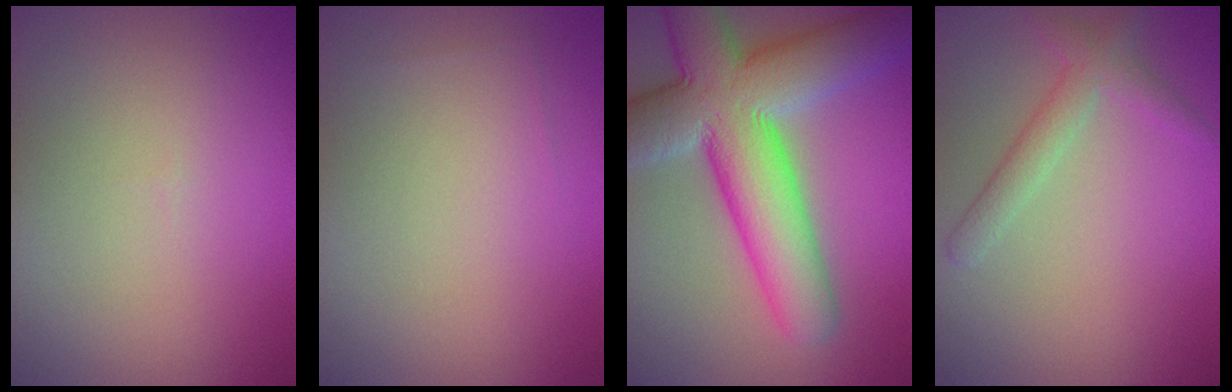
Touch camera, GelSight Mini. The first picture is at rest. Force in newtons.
{"total": 0.0}
{"total": 12.3, "press": 12.3, "slide": 0.8}
{"total": 2.4, "press": 2.4, "slide": 0.2}